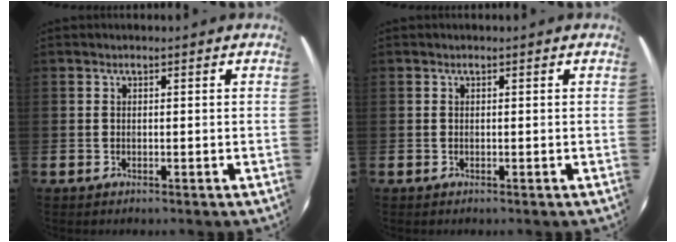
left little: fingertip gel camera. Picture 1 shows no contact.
{"total": 0.0}